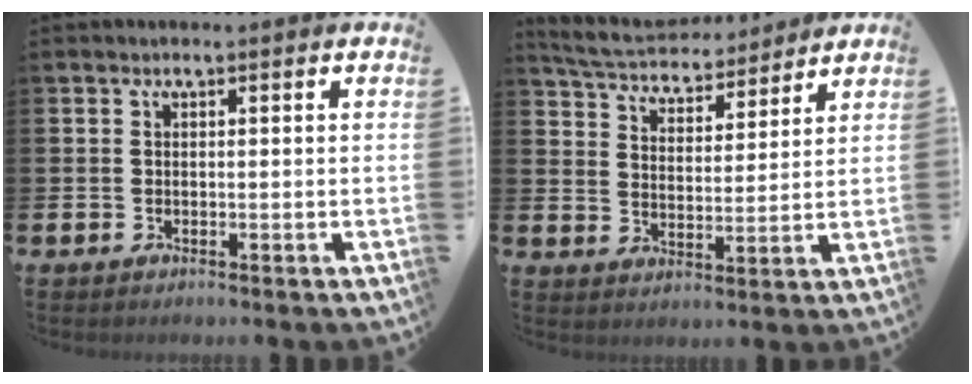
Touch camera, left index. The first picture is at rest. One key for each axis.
{"total": 6.3, "fx": 6.1, "fy": 1.2, "fz": 1.0, "tx": -0.053, "ty": -0.035, "tz": 0.109}